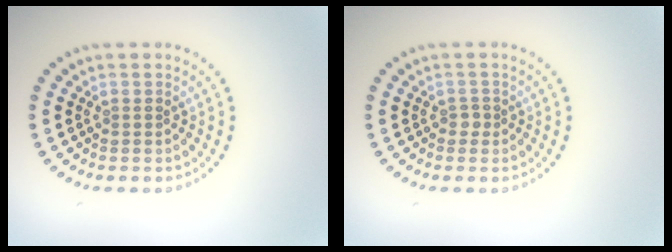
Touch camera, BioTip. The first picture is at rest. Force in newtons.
{"total": 0.7, "press": 0.6, "slide": 0.4}